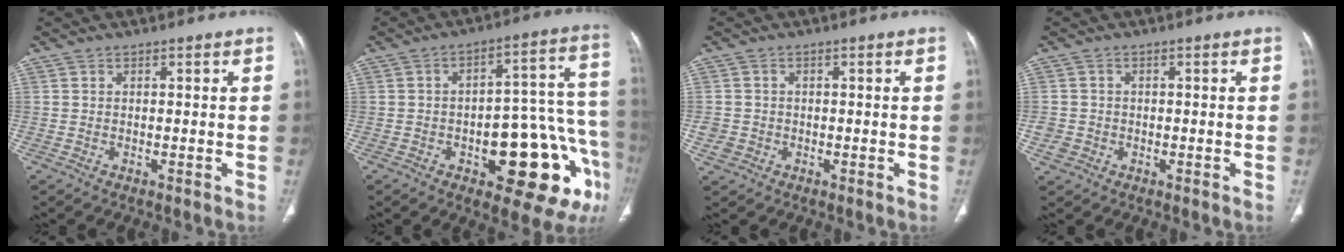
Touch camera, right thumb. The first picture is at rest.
{"total": 21.0, "force": [-7.9, 8.9, 17.4], "torque": [-0.153, 0.063, -0.089]}
{"total": 2.9, "force": [-0.8, 2.6, 0.9], "torque": [-0.011, 0.009, -0.012]}
{"total": 2.9, "force": [-0.9, 2.6, 0.9], "torque": [-0.012, 0.010, -0.015]}